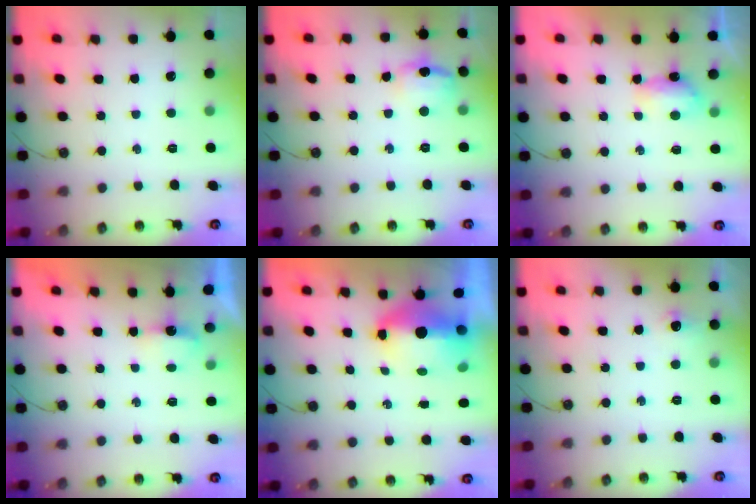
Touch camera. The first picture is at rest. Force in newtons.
{"total": 10.8, "press": 10.7, "slide": 0.9}
{"total": 4.5, "press": 4.4, "slide": 0.8}
{"total": 2.9, "press": 2.8, "slide": 0.6}
{"total": 11.2, "press": 9.4, "slide": 6.2}
{"total": 5.4, "press": 5.3, "slide": 1.1}